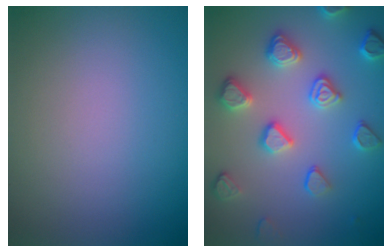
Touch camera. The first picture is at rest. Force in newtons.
{"total": 4.6, "press": 4.2, "slide": 2.0}